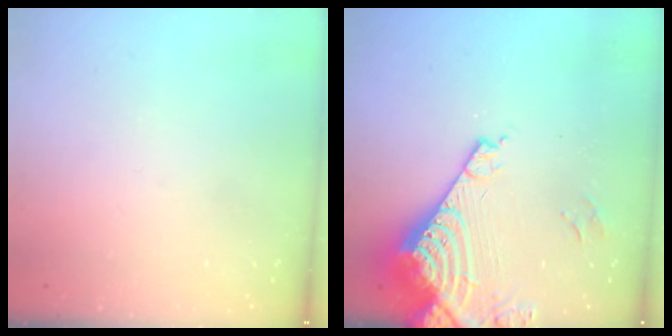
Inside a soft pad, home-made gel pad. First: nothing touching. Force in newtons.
{"total": 12.7, "press": 12.7, "slide": 1.3}